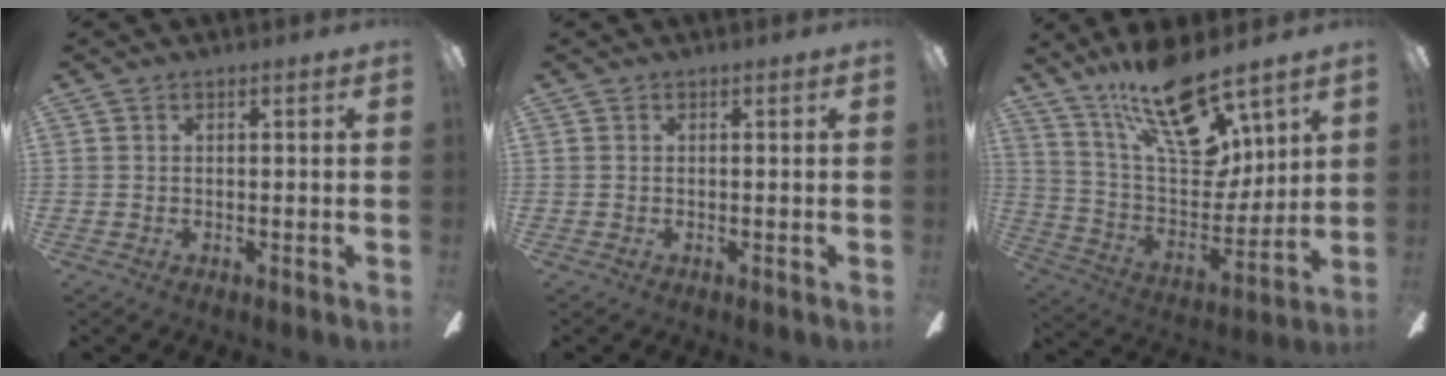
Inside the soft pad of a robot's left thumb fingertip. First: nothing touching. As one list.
[{"total": 0.0}, {"total": 21.9, "force": [15.3, 8.4, 13.2], "torque": [-0.239, -0.094, 0.267]}]